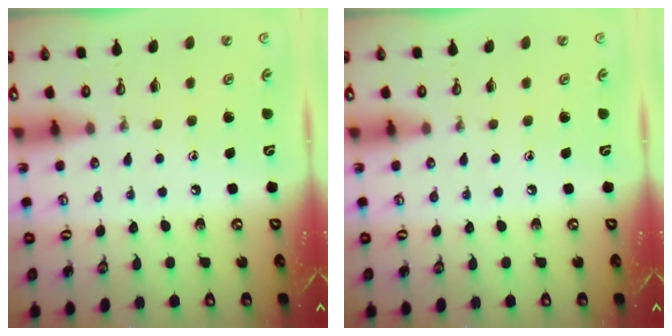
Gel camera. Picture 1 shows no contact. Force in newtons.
{"total": 0.0}